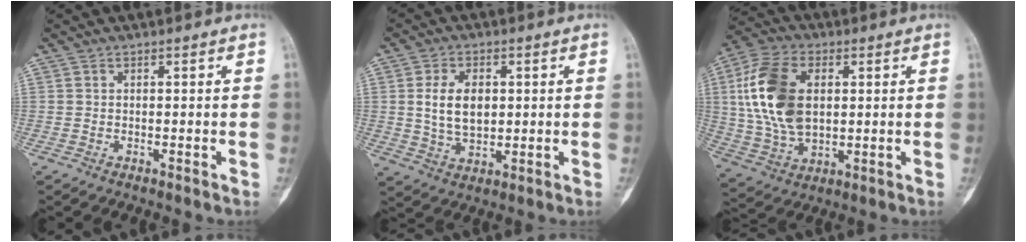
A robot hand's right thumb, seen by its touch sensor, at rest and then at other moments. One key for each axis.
{"total": 8.1, "fx": 1.2, "fy": 5.1, "fz": 6.2, "tx": -0.099, "ty": -0.007, "tz": 0.028}
{"total": 16.6, "fx": 2.9, "fy": 10.2, "fz": 12.8, "tx": -0.253, "ty": 0.001, "tz": 0.057}